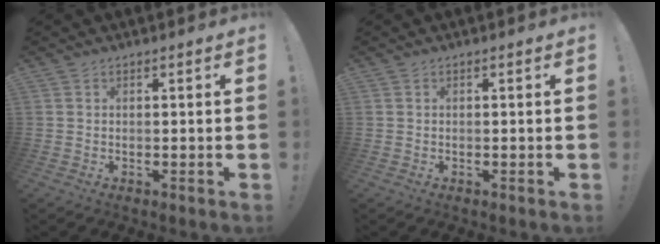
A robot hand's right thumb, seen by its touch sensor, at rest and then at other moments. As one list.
[{"total": 0.0}]